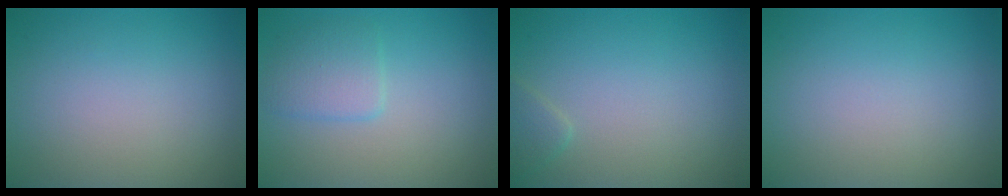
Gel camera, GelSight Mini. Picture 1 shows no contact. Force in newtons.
{"total": 2.4, "press": 2.4, "slide": 0.2}
{"total": 1.1, "press": 1.1, "slide": 0.1}
{"total": 0.0}